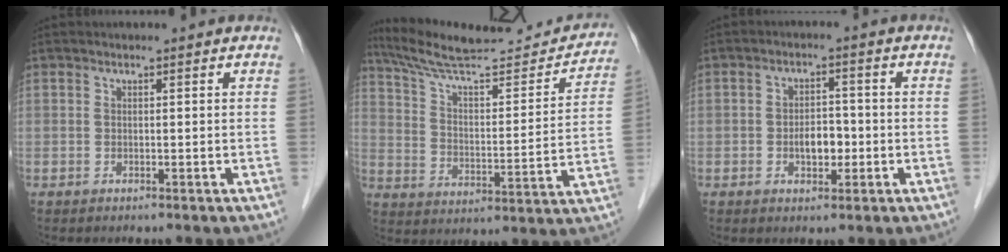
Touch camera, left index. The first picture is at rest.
{"total": 22.5, "force": [20.8, 2.8, 8.1], "torque": [-0.131, -0.019, 0.301]}
{"total": 3.5, "force": [-1.0, 2.0, 2.7], "torque": [-0.044, 0.007, -0.014]}